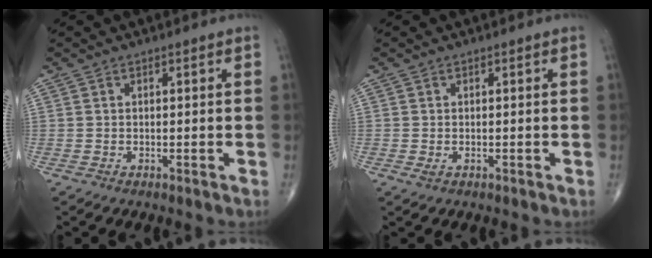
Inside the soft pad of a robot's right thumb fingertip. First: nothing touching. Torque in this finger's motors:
{"motor_torque": [0.60, 0.36, -0.23, 0.01, 0.01]}